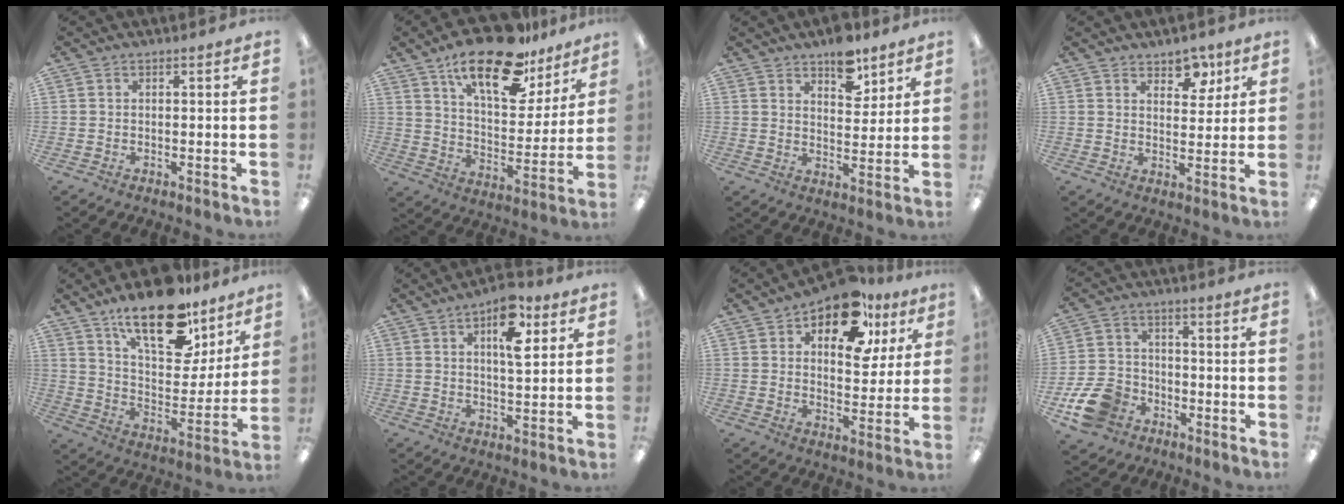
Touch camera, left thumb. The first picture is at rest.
{"total": 21.4, "force": [14.4, 8.8, 13.1], "torque": [-0.205, -0.081, 0.244]}
{"total": 8.3, "force": [6.2, 4.1, 3.7], "torque": [-0.026, -0.040, 0.103]}
{"total": 6.6, "force": [4.6, 3.7, 2.8], "torque": [-0.006, -0.029, 0.073]}
{"total": 21.2, "force": [14.5, 9.3, 12.3], "torque": [-0.193, -0.087, 0.249]}
{"total": 10.7, "force": [5.3, 4.4, 8.2], "torque": [-0.121, -0.016, 0.085]}
{"total": 16.4, "force": [10.6, 8.4, 9.3], "torque": [-0.134, -0.053, 0.180]}
{"total": 11.5, "force": [-6.1, 8.2, 5.4], "torque": [-0.122, 0.043, -0.108]}